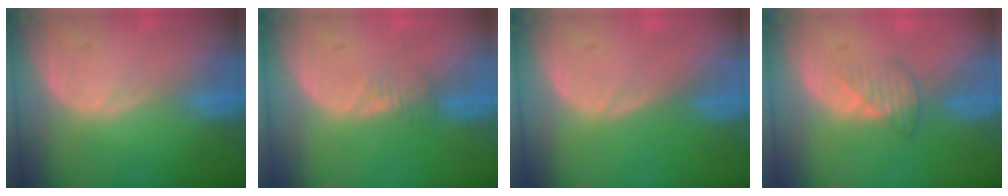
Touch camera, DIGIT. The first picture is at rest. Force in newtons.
{"total": 1.5, "press": 1.5, "slide": 0.2}
{"total": 0.0}
{"total": 2.5, "press": 2.5, "slide": 0.3}